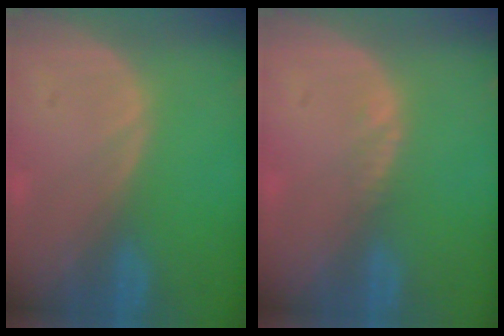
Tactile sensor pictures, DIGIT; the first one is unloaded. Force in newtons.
{"total": 0.8, "press": 0.7, "slide": 0.5}